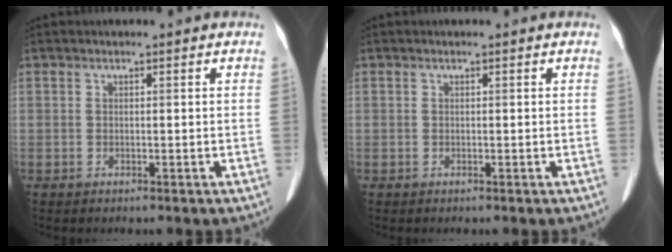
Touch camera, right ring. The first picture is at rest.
{"total": 0.0}